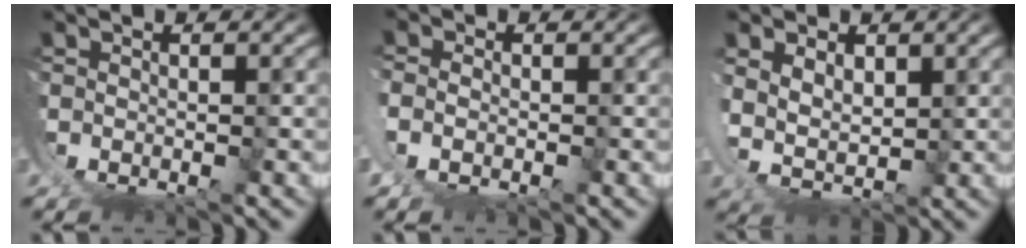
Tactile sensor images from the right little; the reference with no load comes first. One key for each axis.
{"total": 2.9, "fx": 0.6, "fy": 2.4, "fz": 1.5, "tx": -0.049, "ty": -0.007, "tz": 0.011}
{"total": 4.3, "fx": 2.9, "fy": 2.1, "fz": 2.3, "tx": -0.052, "ty": -0.018, "tz": 0.065}